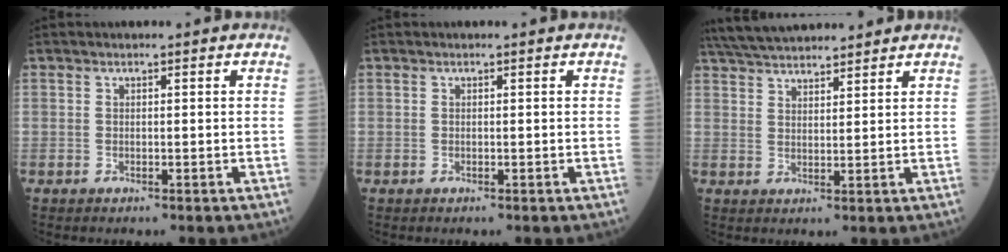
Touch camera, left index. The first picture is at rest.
{"total": 0.0}
{"total": 11.7, "force": [10.7, 2.1, 4.3], "torque": [-0.077, 0.040, 0.178]}